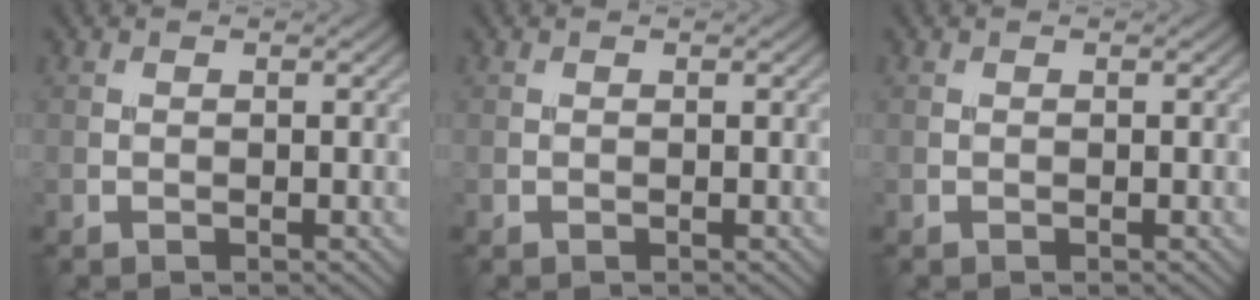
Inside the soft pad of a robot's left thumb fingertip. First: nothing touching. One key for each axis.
{"total": 0.0}
{"total": 0.0}